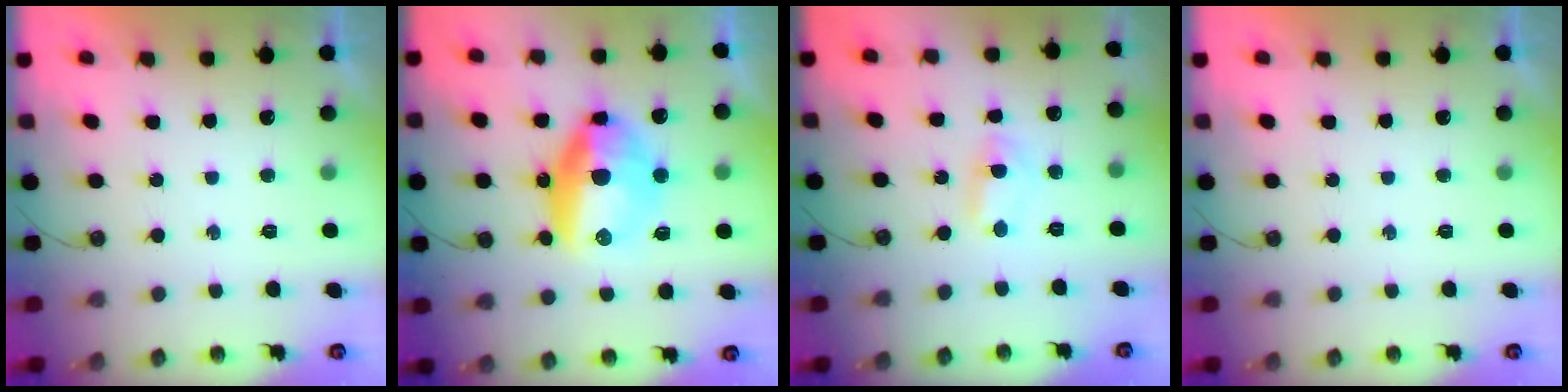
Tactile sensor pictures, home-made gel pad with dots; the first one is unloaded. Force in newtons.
{"total": 14.2, "press": 14.1, "slide": 2.3}
{"total": 1.5, "press": 1.3, "slide": 0.7}
{"total": 0.0}